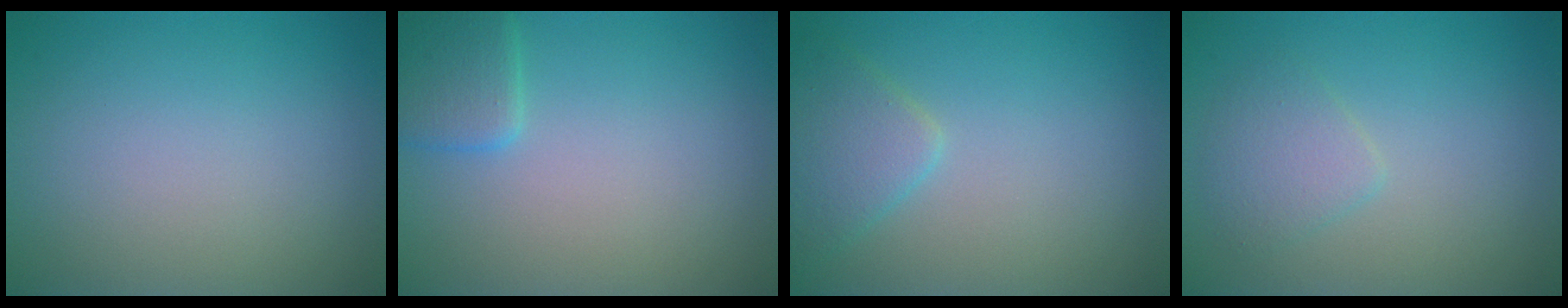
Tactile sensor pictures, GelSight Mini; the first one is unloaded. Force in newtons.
{"total": 2.5, "press": 2.5, "slide": 0.1}
{"total": 2.9, "press": 2.9, "slide": 0.0}
{"total": 2.1, "press": 2.1, "slide": 0.1}